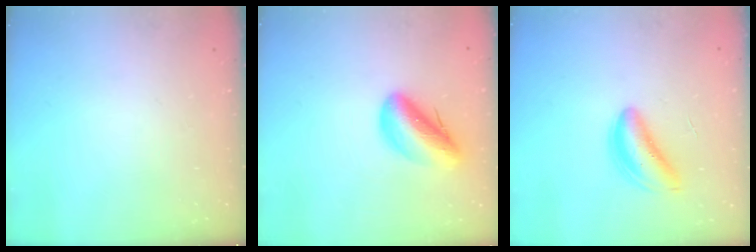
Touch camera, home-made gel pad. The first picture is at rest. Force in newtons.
{"total": 10.7, "press": 10.5, "slide": 1.8}
{"total": 5.2, "press": 4.9, "slide": 1.6}